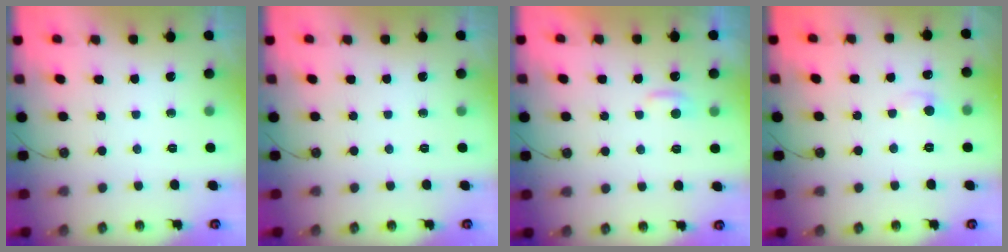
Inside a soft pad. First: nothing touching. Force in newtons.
{"total": 0.0}
{"total": 2.0, "press": 2.0, "slide": 0.3}
{"total": 2.8, "press": 2.6, "slide": 0.9}